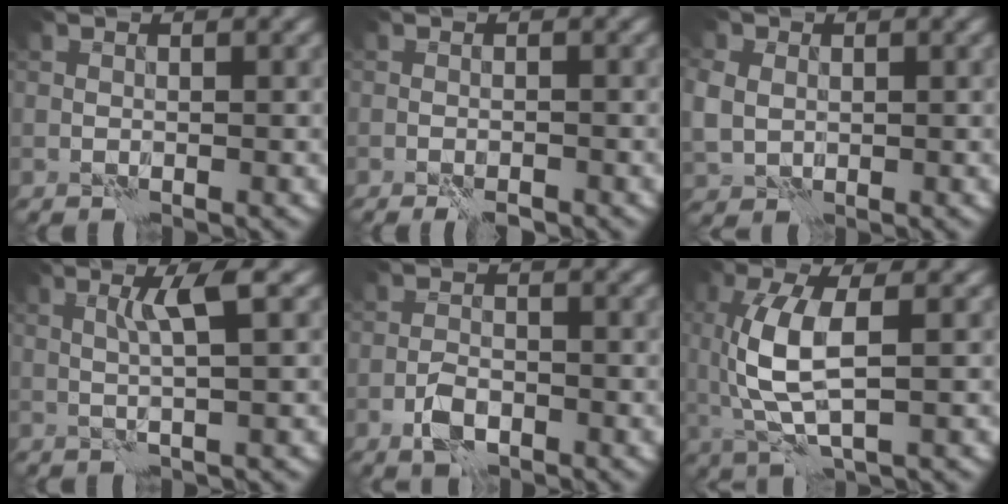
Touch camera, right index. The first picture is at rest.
{"total": 1.8, "force": [-1.5, 0.4, 1.0], "torque": [-0.017, 0.001, -0.024]}
{"total": 3.4, "force": [0.6, 2.9, 1.6], "torque": [-0.052, 0.009, 0.015]}
{"total": 3.0, "force": [1.0, 0.2, 2.8], "torque": [-0.047, 0.005, 0.018]}
{"total": 2.7, "force": [-1.5, 1.4, 1.8], "torque": [-0.032, 0.002, -0.033]}
{"total": 6.1, "force": [0.4, 2.3, 5.6], "torque": [-0.136, 0.003, 0.010]}